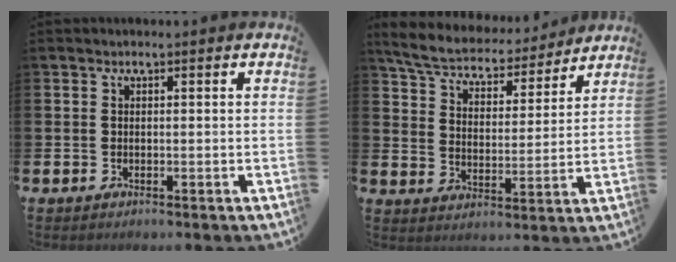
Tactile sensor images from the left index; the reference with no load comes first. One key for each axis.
{"total": 7.1, "fx": 6.6, "fy": 1.7, "fz": 1.8, "tx": -0.072, "ty": -0.044, "tz": 0.117}